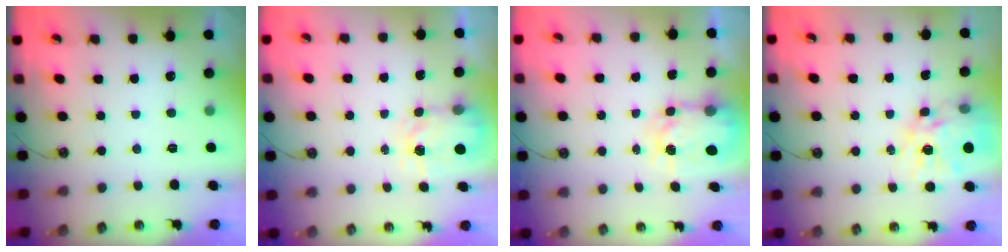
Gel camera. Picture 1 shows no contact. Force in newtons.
{"total": 4.5, "press": 4.5, "slide": 0.4}
{"total": 6.2, "press": 6.2, "slide": 0.4}
{"total": 14.4, "press": 14.4, "slide": 0.9}